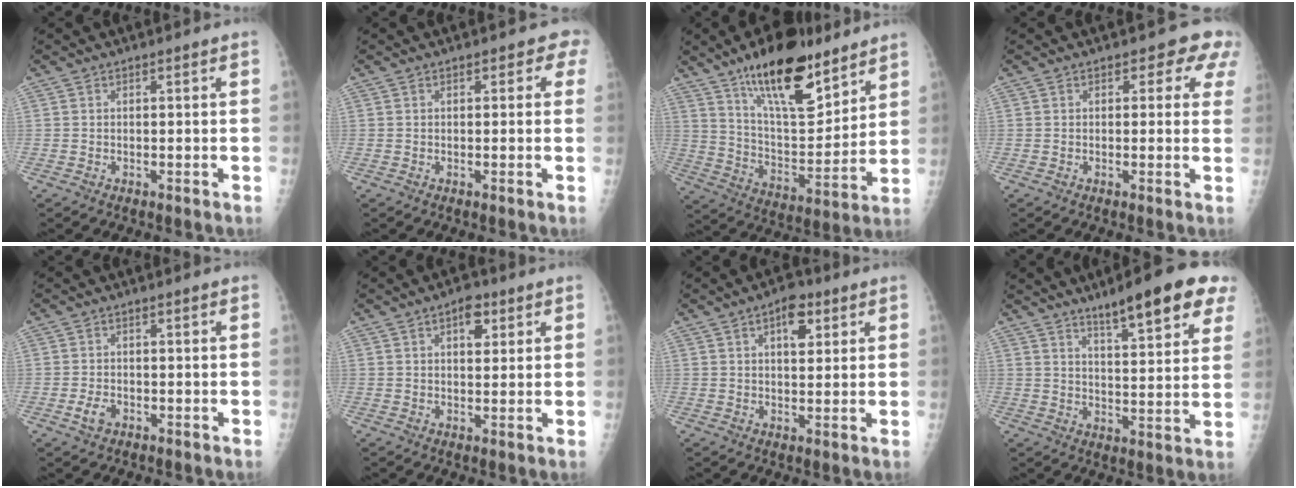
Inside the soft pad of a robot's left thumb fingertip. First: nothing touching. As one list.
[{"total": 2.0, "force": [1.0, 1.4, 1.1], "torque": [0.014, 0.003, 0.003]}, {"total": 20.8, "force": [13.8, 7.7, 13.6], "torque": [-0.184, -0.077, 0.236]}, {"total": 4.5, "force": [2.5, 2.9, 2.4], "torque": [0.011, -0.008, 0.012]}, {"total": 2.6, "force": [-1.1, 1.7, 1.6], "torque": [-0.031, 0.004, -0.019]}, {"total": 4.7, "force": [2.2, 2.6, 3.2], "torque": [-0.027, -0.006, 0.029]}, {"total": 6.1, "force": [2.8, 3.2, 4.3], "torque": [-0.045, -0.006, 0.038]}, {"total": 14.4, "force": [9.1, 3.0, 10.8], "torque": [-0.123, -0.037, 0.128]}]